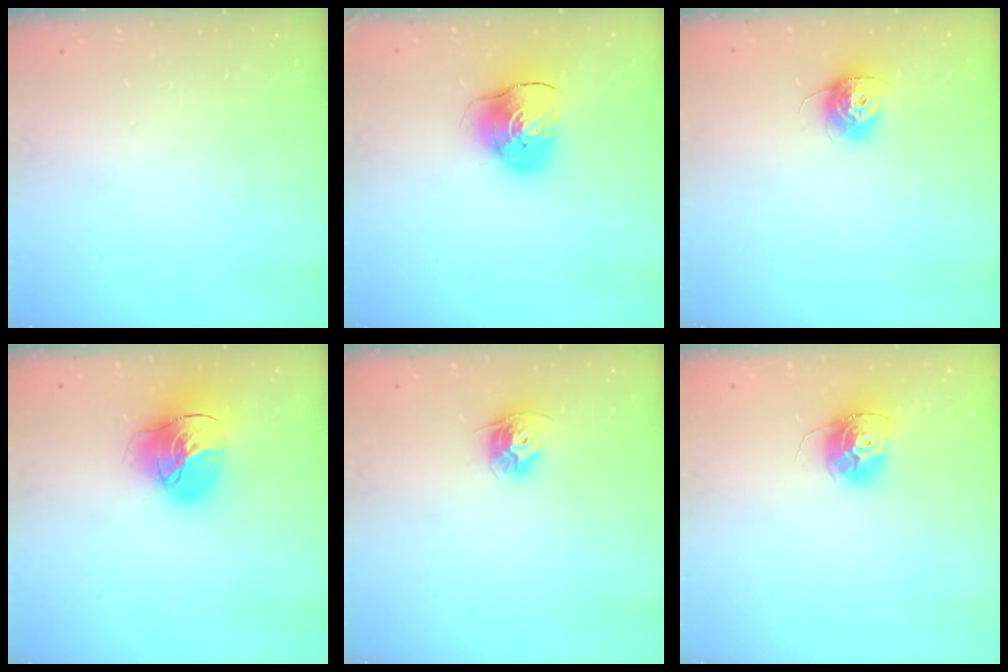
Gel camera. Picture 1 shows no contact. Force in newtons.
{"total": 9.8, "press": 9.7, "slide": 1.6}
{"total": 10.2, "press": 10.2, "slide": 0.4}
{"total": 20.1, "press": 20.0, "slide": 2.1}
{"total": 9.9, "press": 9.9, "slide": 0.5}
{"total": 13.4, "press": 13.4, "slide": 1.2}